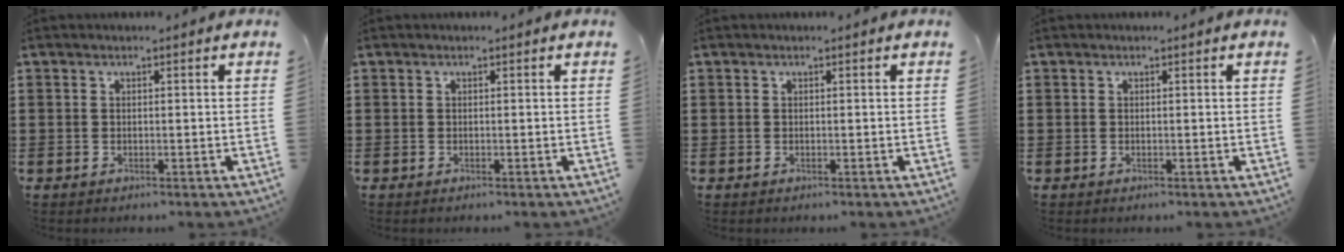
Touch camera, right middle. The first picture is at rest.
{"total": 0.0}
{"total": 0.0}
{"total": 0.0}